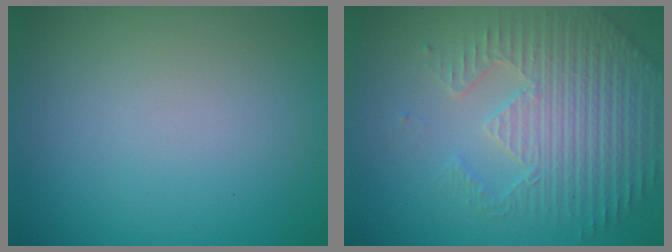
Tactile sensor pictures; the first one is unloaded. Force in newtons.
{"total": 4.8, "press": 4.4, "slide": 1.9}